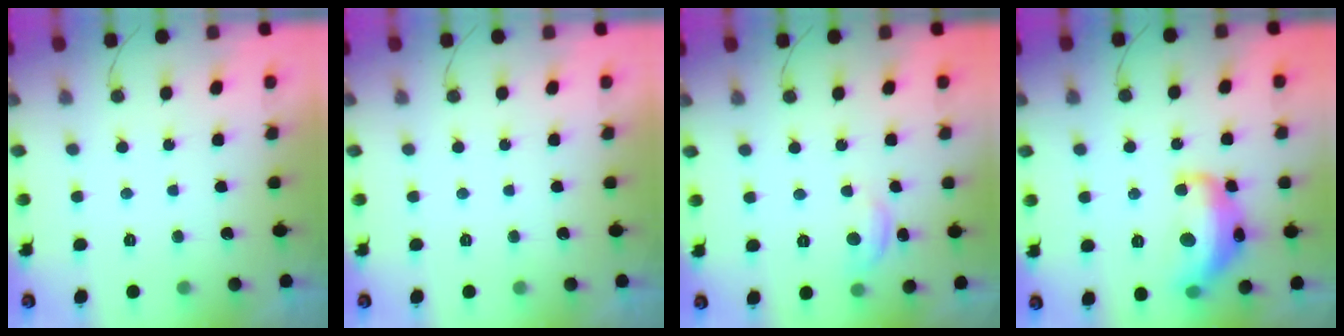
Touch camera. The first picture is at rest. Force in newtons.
{"total": 0.0}
{"total": 6.6, "press": 6.6, "slide": 0.6}
{"total": 16.4, "press": 16.4, "slide": 0.9}